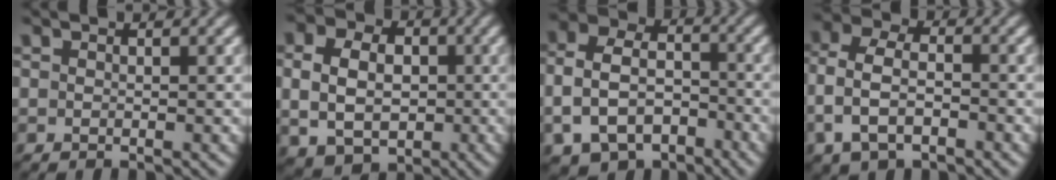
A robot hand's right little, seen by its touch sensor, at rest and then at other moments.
{"total": 7.4, "force": [-1.2, 5.8, 4.4], "torque": [-0.072, -0.028, -0.008]}
{"total": 10.7, "force": [-3.6, 8.8, 4.9], "torque": [-0.092, -0.030, -0.069]}
{"total": 5.7, "force": [-1.4, 4.2, 3.6], "torque": [-0.085, -0.019, -0.020]}